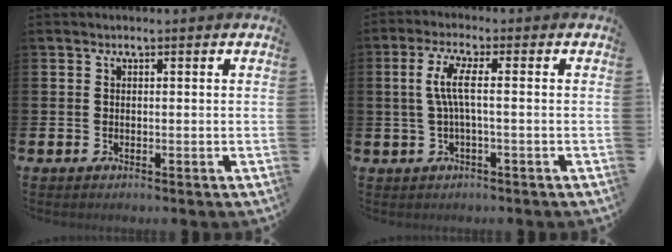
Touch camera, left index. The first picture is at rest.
{"total": 4.4, "force": [0.3, 0.7, 4.4], "torque": [-0.093, 0.003, 0.001]}